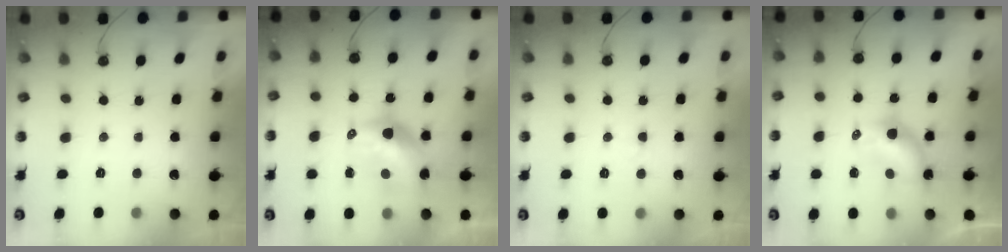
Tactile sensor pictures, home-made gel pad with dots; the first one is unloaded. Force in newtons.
{"total": 11.5, "press": 11.5, "slide": 1.1}
{"total": 3.8, "press": 1.6, "slide": 3.4}
{"total": 6.4, "press": 6.3, "slide": 0.6}